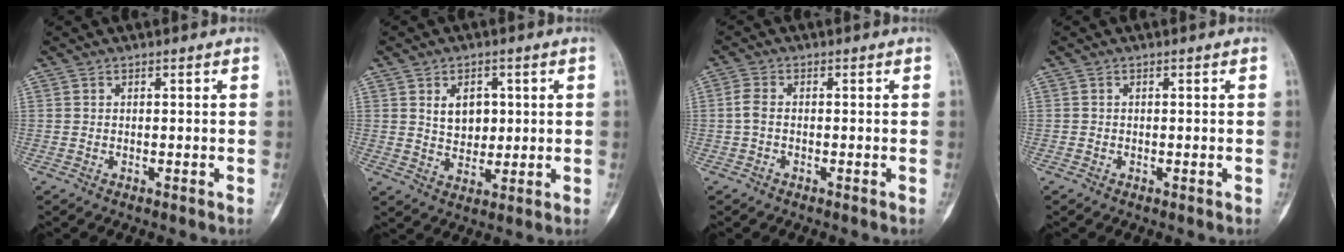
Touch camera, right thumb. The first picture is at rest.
{"total": 6.2, "force": [1.7, 4.4, 4.1], "torque": [-0.034, -0.011, 0.032]}
{"total": 2.3, "force": [-0.4, 1.4, 1.8], "torque": [-0.040, 0.006, -0.015]}
{"total": 0.0}